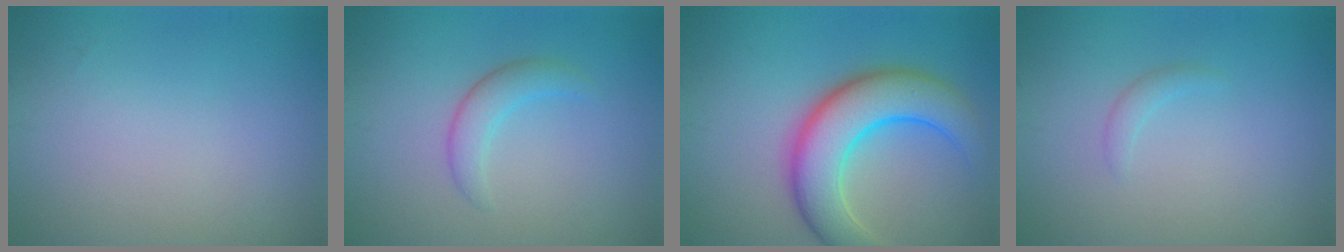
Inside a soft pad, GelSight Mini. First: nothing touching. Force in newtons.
{"total": 2.2, "press": 2.2, "slide": 0.2}
{"total": 7.9, "press": 7.9, "slide": 0.1}
{"total": 0.9, "press": 0.9, "slide": 0.2}